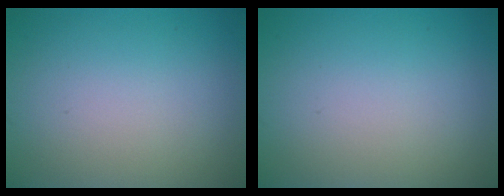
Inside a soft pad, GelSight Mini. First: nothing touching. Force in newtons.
{"total": 0.0}